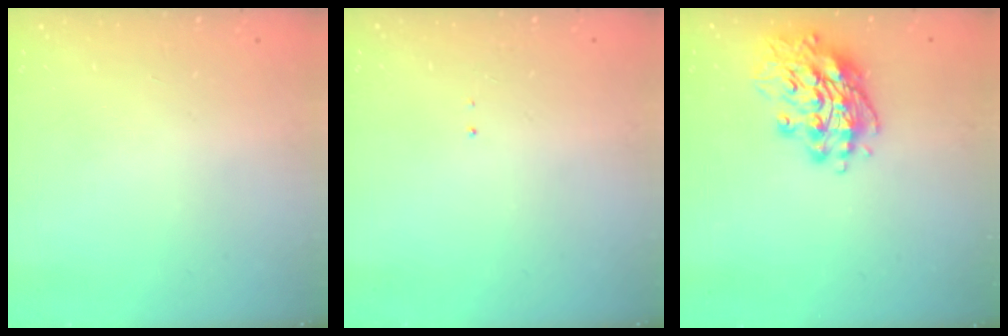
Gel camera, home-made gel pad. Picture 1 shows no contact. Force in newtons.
{"total": 0.7, "press": 0.7, "slide": 0.1}
{"total": 15.4, "press": 15.2, "slide": 2.6}